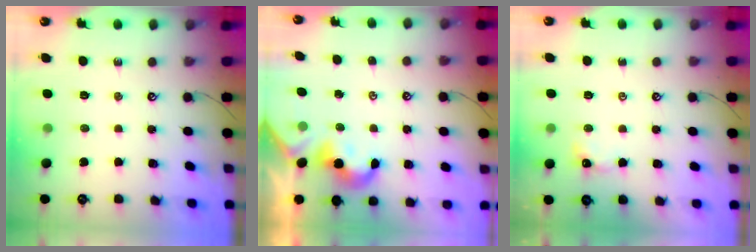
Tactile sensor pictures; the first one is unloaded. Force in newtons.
{"total": 1.9, "press": 1.8, "slide": 0.6}
{"total": 0.8, "press": 0.8, "slide": 0.3}